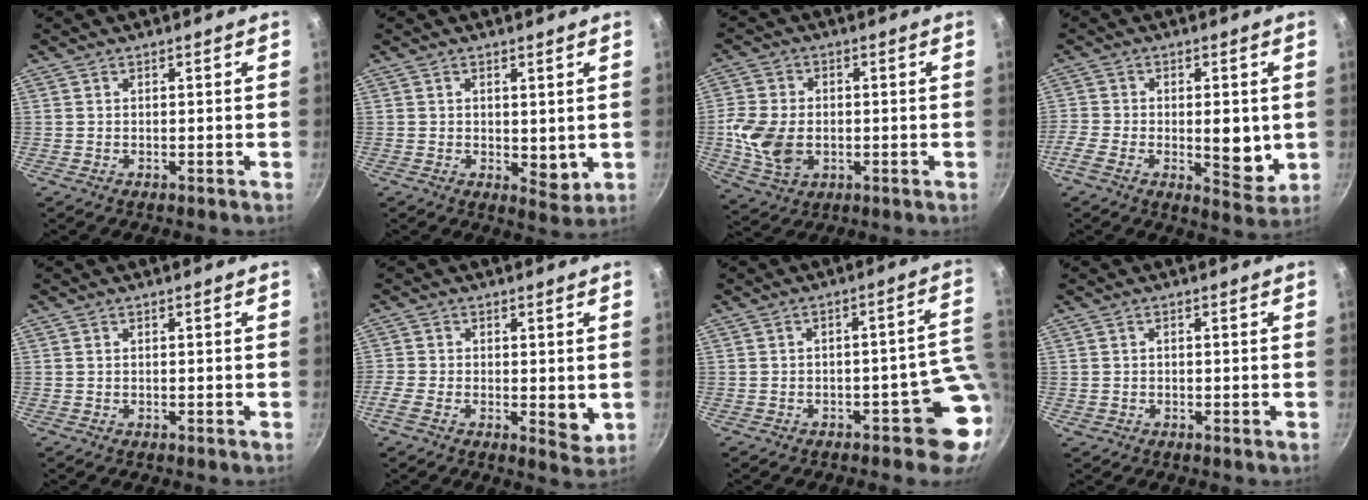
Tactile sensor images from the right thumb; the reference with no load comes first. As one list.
[{"total": 4.3, "force": [0.5, 2.6, 3.3], "torque": [-0.043, -0.015, 0.011]}, {"total": 10.6, "force": [-1.2, 7.6, 7.4], "torque": [-0.144, 0.001, -0.019]}, {"total": 10.2, "force": [-1.7, 5.1, 8.7], "torque": [-0.138, -0.003, -0.028]}, {"total": 0.0}, {"total": 6.3, "force": [-1.2, 3.1, 5.3], "torque": [-0.088, -0.009, -0.025]}, {"total": 8.2, "force": [-1.6, 4.7, 6.6], "torque": [-0.003, 0.029, -0.022]}, {"total": 0.6, "force": [-0.2, 0.5, 0.2], "torque": [-0.005, 0.003, 0.001]}]